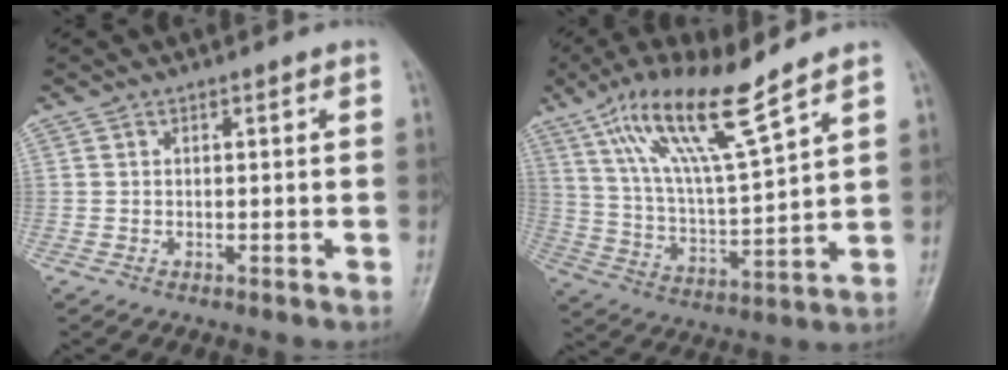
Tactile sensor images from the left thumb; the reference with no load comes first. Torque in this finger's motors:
{"motor_torque": [0.17, 0.62, 1.58, -1.18, 0.57]}